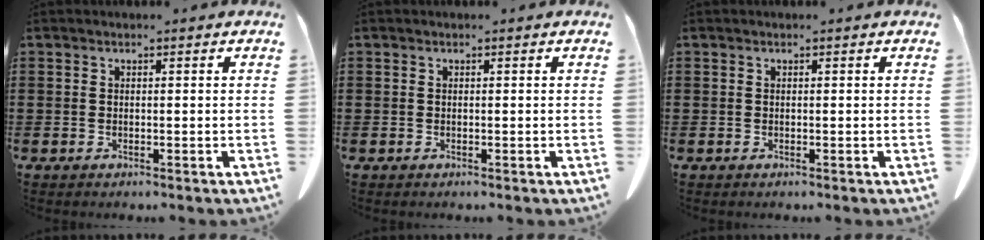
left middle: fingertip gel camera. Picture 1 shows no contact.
{"total": 0.0}
{"total": 0.0}